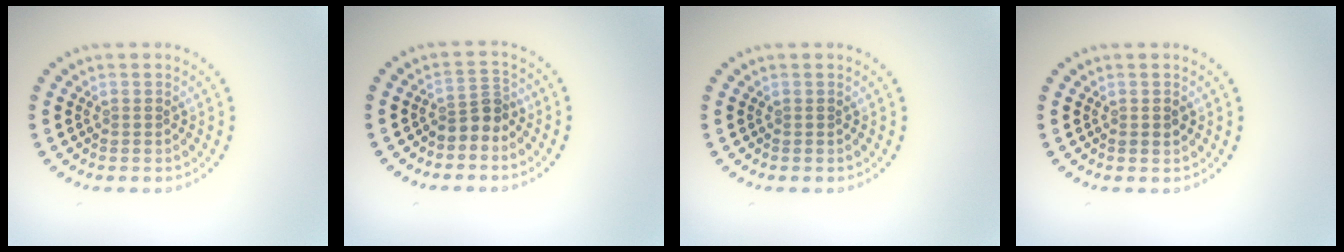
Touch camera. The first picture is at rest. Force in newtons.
{"total": 2.3, "press": 1.8, "slide": 1.6}
{"total": 0.0}
{"total": 0.9, "press": 0.9, "slide": 0.2}